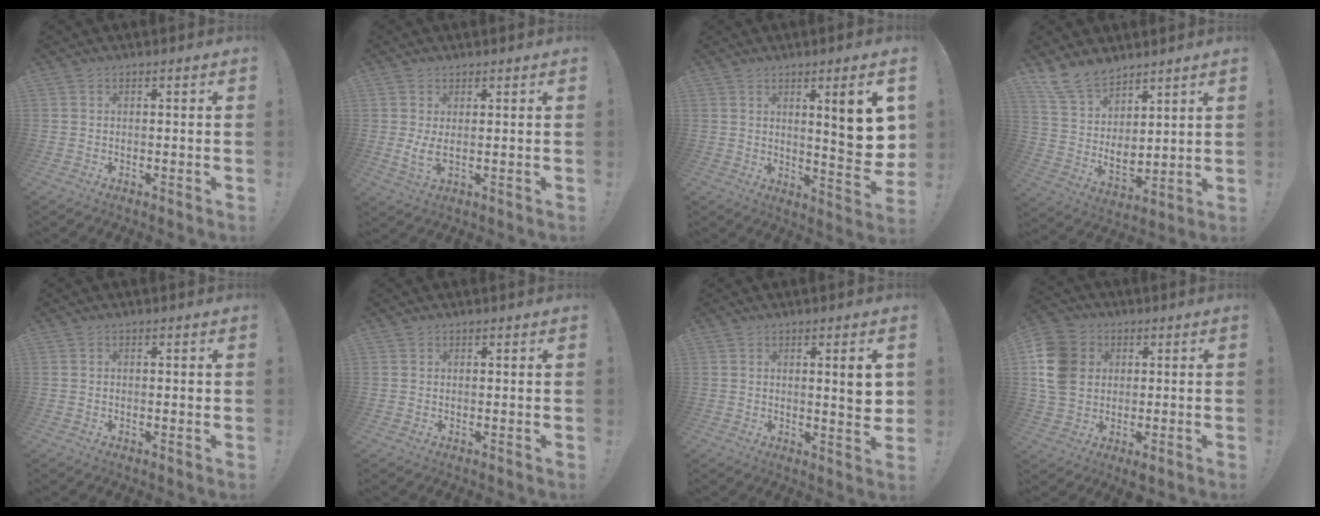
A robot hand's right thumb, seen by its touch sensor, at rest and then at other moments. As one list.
[{"total": 4.1, "force": [1.0, 1.5, 3.7], "torque": [-0.051, -0.015, 0.017]}, {"total": 11.8, "force": [3.6, 1.9, 11.1], "torque": [-0.125, -0.035, 0.050]}, {"total": 12.1, "force": [9.7, 6.2, 3.8], "torque": [-0.092, -0.069, 0.192]}, {"total": 0.0}, {"total": 0.0}, {"total": 6.1, "force": [1.5, 0.7, 5.9], "torque": [-0.072, -0.013, 0.020]}, {"total": 13.0, "force": [0.6, 10.9, 7.1], "torque": [-0.142, 0.018, 0.019]}]